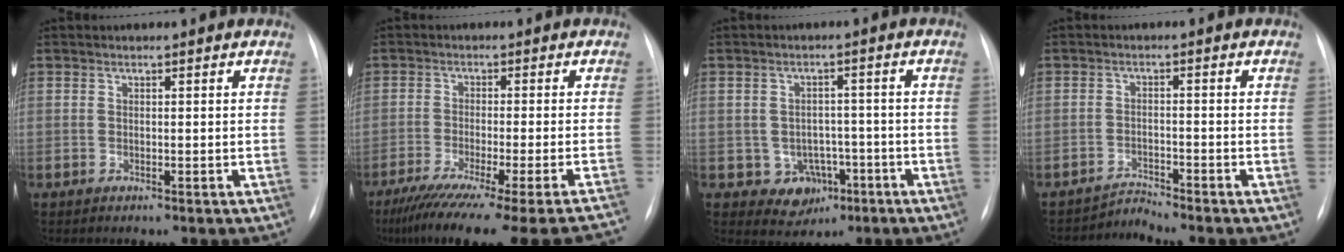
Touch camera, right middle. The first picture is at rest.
{"total": 25.0, "force": [-21.6, -1.0, 12.6], "torque": [-0.132, -0.074, -0.298]}
{"total": 5.2, "force": [-2.0, 4.5, 1.6], "torque": [-0.014, 0.012, -0.016]}
{"total": 2.8, "force": [-2.3, -1.0, -1.2], "torque": [0.027, -0.009, -0.039]}